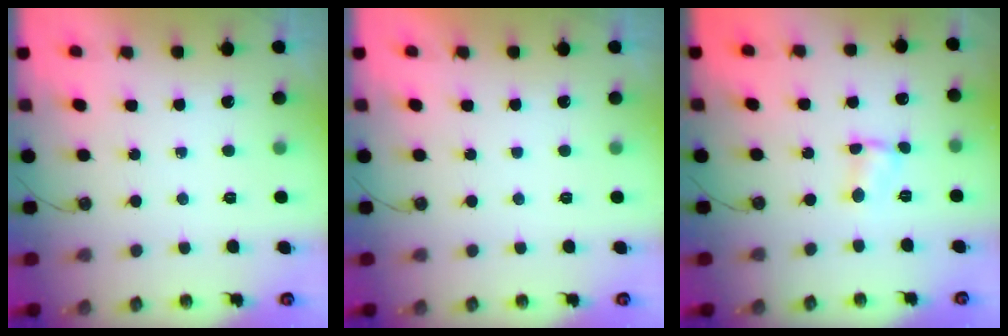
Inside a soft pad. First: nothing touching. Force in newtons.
{"total": 0.0}
{"total": 1.7, "press": 1.6, "slide": 0.2}